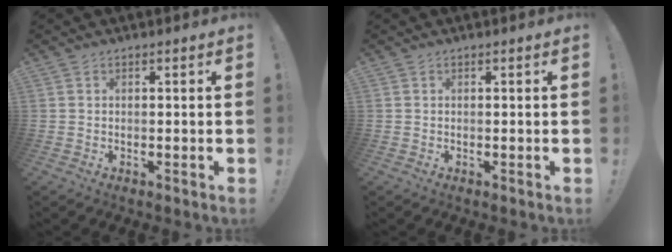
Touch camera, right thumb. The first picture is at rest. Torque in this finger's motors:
{"motor_torque": [0.00, 0.00, 0.01, 0.00, 0.00]}